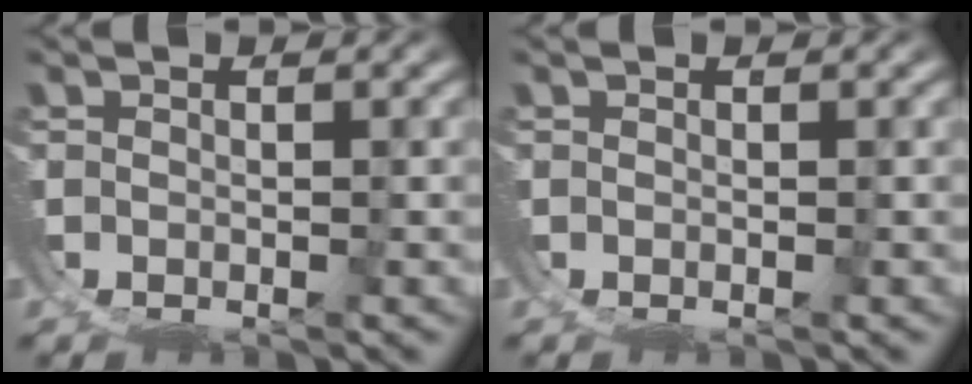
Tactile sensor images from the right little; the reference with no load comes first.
{"total": 0.0}